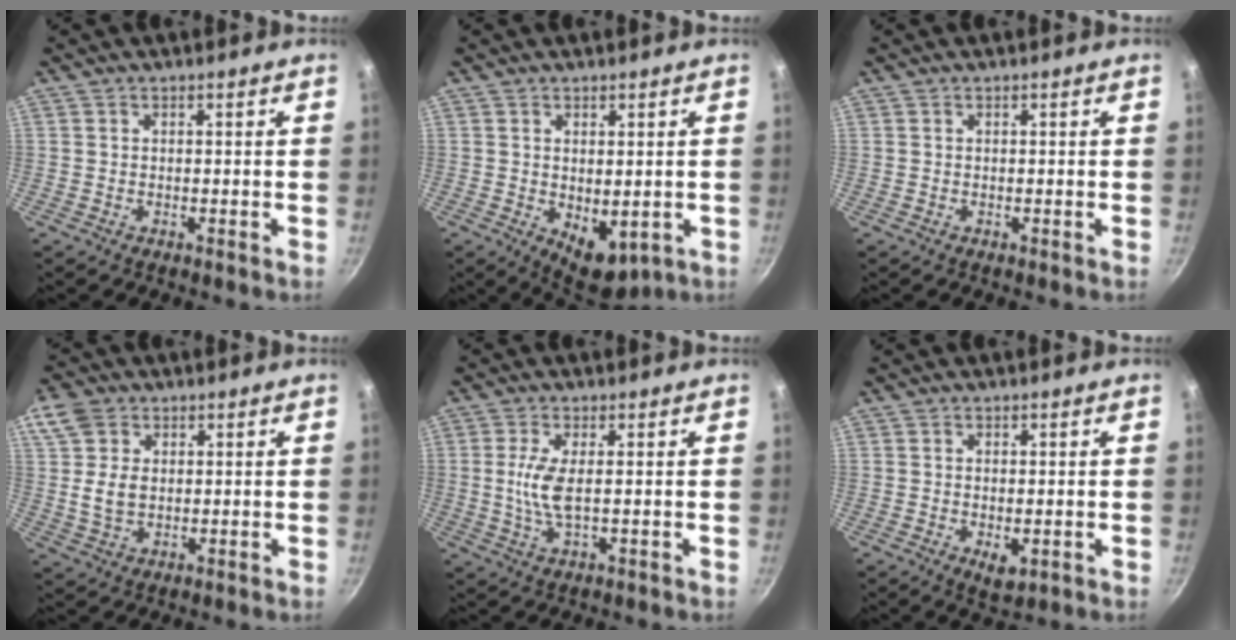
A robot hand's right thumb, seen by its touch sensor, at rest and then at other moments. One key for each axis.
{"total": 7.1, "fx": -0.6, "fy": 4.2, "fz": 5.6, "tx": -0.060, "ty": -0.015, "tz": 0.007}
{"total": 0.0}
{"total": 8.2, "fx": 1.7, "fy": 6.1, "fz": 5.3, "tx": -0.088, "ty": -0.007, "tz": 0.025}
{"total": 5.7, "fx": 0.4, "fy": 1.8, "fz": 5.4, "tx": -0.124, "ty": -0.002, "tz": 0.007}
{"total": 3.8, "fx": -0.8, "fy": 2.0, "fz": 3.1, "tx": -0.047, "ty": -0.012, "tz": -0.006}